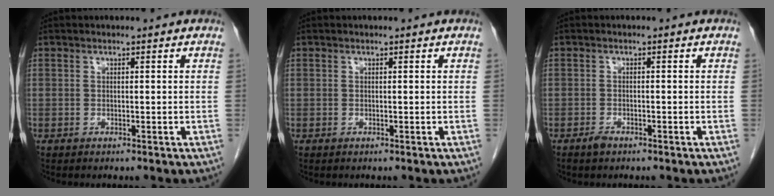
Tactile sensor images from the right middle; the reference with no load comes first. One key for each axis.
{"total": 0.0}
{"total": 1.2, "fx": -1.0, "fy": 0.5, "fz": 0.5, "tx": -0.013, "ty": -0.001, "tz": -0.016}